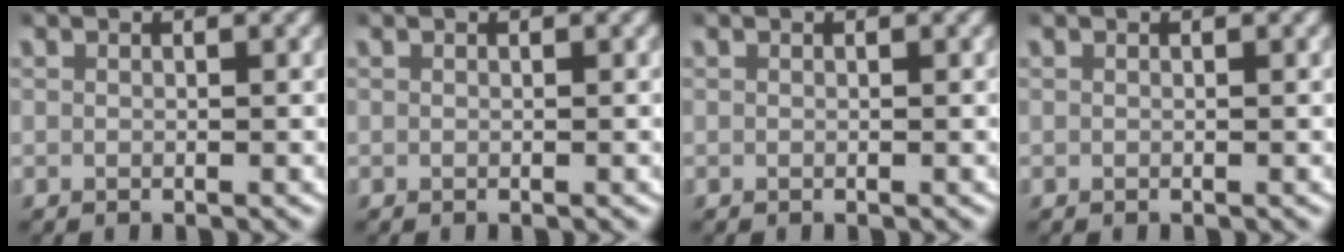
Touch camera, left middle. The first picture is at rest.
{"total": 0.0}
{"total": 0.0}
{"total": 0.0}